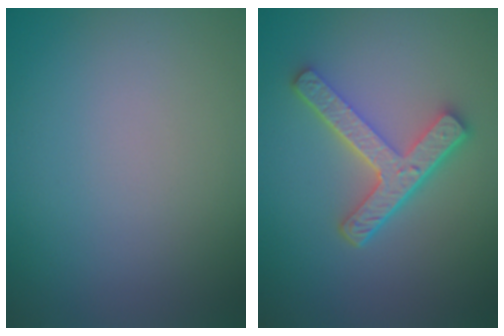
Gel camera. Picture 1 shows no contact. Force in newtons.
{"total": 5.0, "press": 3.7, "slide": 3.3}